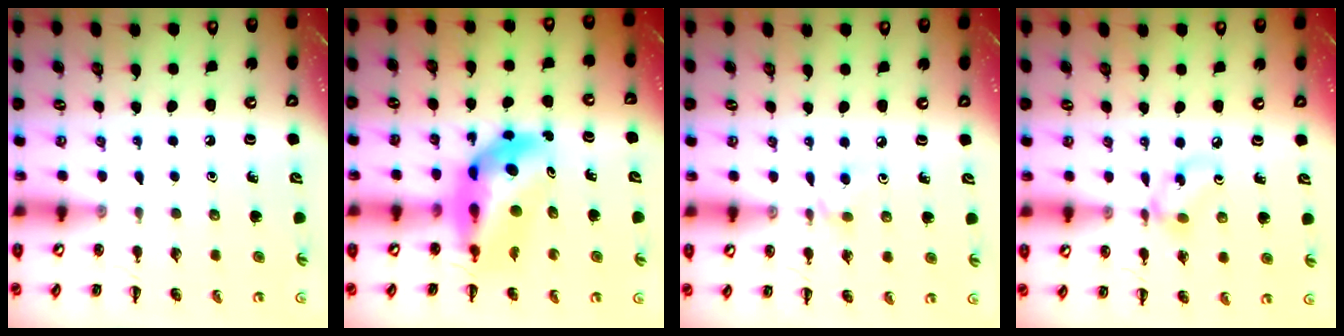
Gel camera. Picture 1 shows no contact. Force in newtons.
{"total": 10.2, "press": 9.8, "slide": 2.8}
{"total": 4.8, "press": 4.6, "slide": 1.4}
{"total": 5.4, "press": 5.3, "slide": 1.2}